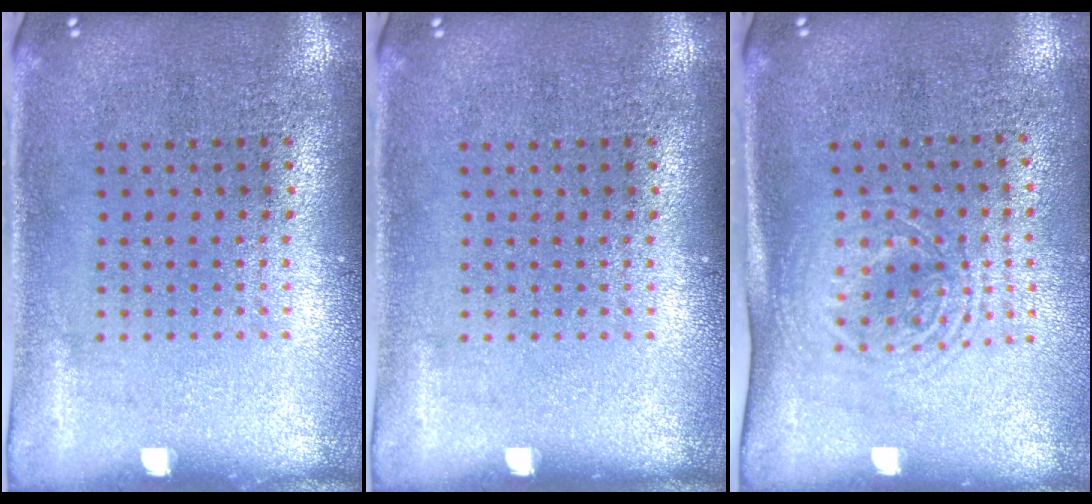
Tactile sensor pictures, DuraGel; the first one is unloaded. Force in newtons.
{"total": 0.0}
{"total": 1.7, "press": 1.4, "slide": 1.1}